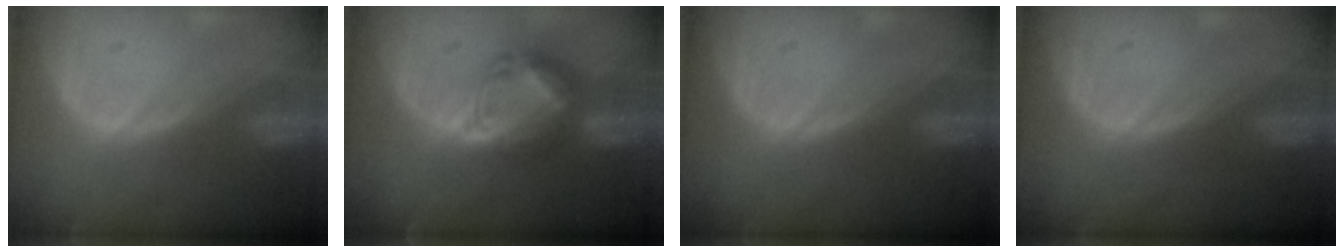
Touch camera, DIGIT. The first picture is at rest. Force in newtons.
{"total": 7.7, "press": 6.7, "slide": 3.7}
{"total": 0.0}
{"total": 0.0}